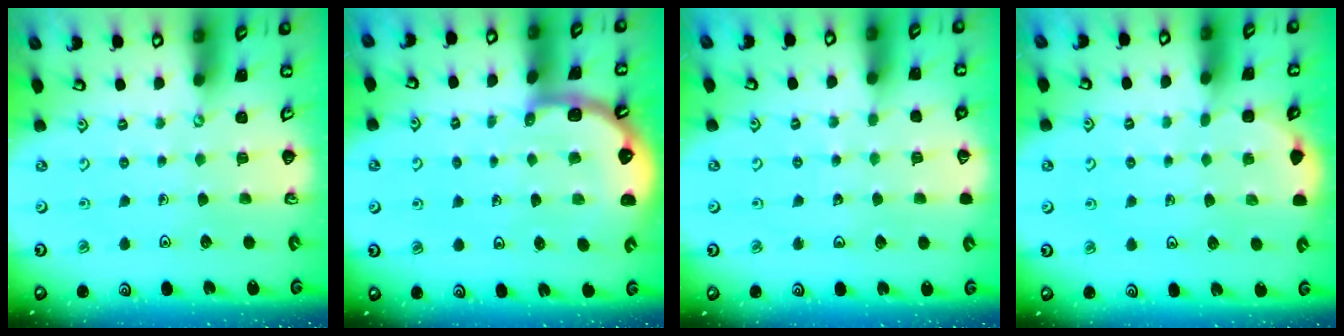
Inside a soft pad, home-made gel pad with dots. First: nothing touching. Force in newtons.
{"total": 3.3, "press": 3.3, "slide": 0.5}
{"total": 2.7, "press": 2.6, "slide": 0.3}
{"total": 1.8, "press": 1.8, "slide": 0.1}